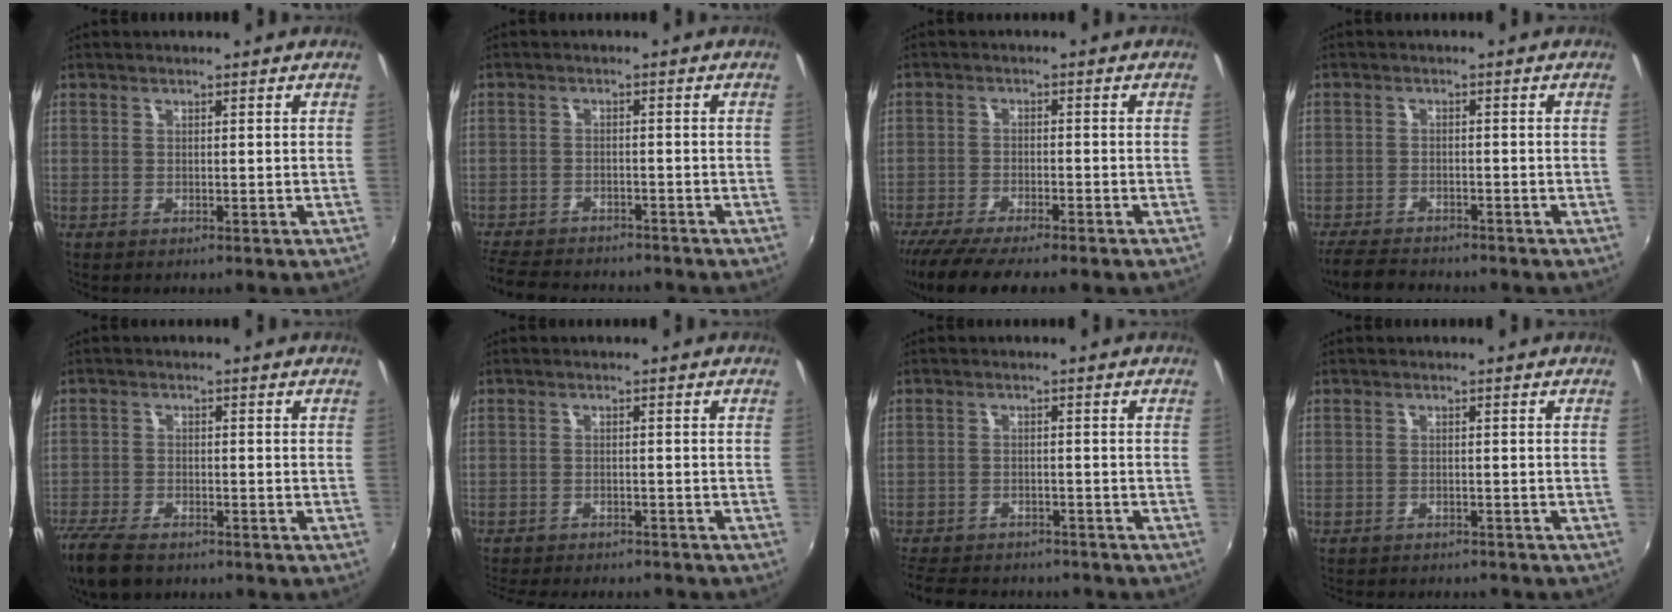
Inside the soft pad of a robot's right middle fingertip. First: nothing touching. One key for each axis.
{"total": 11.2, "fx": -9.9, "fy": 3.5, "fz": 3.8, "tx": -0.104, "ty": -0.009, "tz": -0.158}
{"total": 9.7, "fx": -8.1, "fy": 1.0, "fz": 5.1, "tx": -0.119, "ty": -0.034, "tz": -0.137}
{"total": 6.8, "fx": -6.2, "fy": 1.8, "fz": 2.2, "tx": -0.071, "ty": -0.015, "tz": -0.105}
{"total": 9.4, "fx": -7.4, "fy": 3.4, "fz": 4.7, "tx": -0.129, "ty": -0.032, "tz": -0.141}
{"total": 11.2, "fx": -10.0, "fy": 2.7, "fz": 4.2, "tx": -0.100, "ty": -0.020, "tz": -0.147}
{"total": 12.5, "fx": -10.8, "fy": 4.6, "fz": 4.3, "tx": -0.112, "ty": -0.007, "tz": -0.161}
{"total": 6.4, "fx": -5.9, "fy": 1.5, "fz": 2.0, "tx": -0.052, "ty": -0.014, "tz": -0.084}